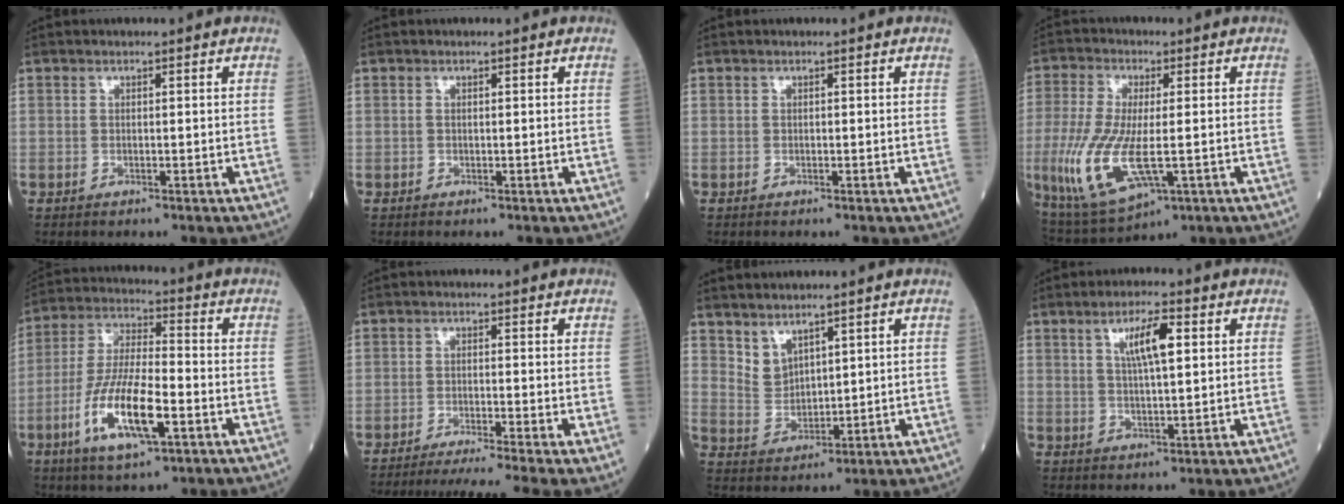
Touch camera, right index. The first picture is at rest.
{"total": 0.0}
{"total": 0.0}
{"total": 13.0, "force": [-2.8, 4.5, 11.8], "torque": [-0.258, -0.026, -0.041]}
{"total": 13.5, "force": [-4.8, 3.0, 12.2], "torque": [-0.248, -0.010, -0.087]}
{"total": 9.7, "force": [-7.8, -1.5, 5.5], "torque": [-0.071, -0.019, -0.119]}
{"total": 4.2, "force": [3.2, 2.1, 1.6], "torque": [-0.039, 0.003, 0.078]}
{"total": 6.2, "force": [2.2, 1.0, 5.8], "torque": [-0.105, 0.006, 0.039]}